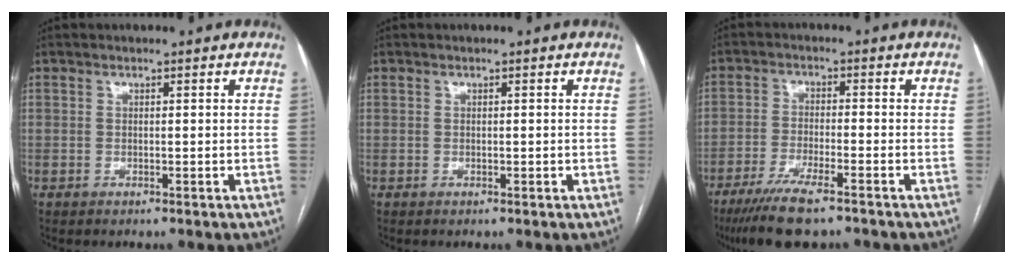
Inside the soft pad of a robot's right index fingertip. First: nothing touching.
{"total": 0.0}
{"total": 9.1, "force": [-6.7, 1.1, 6.0], "torque": [-0.104, -0.022, -0.114]}